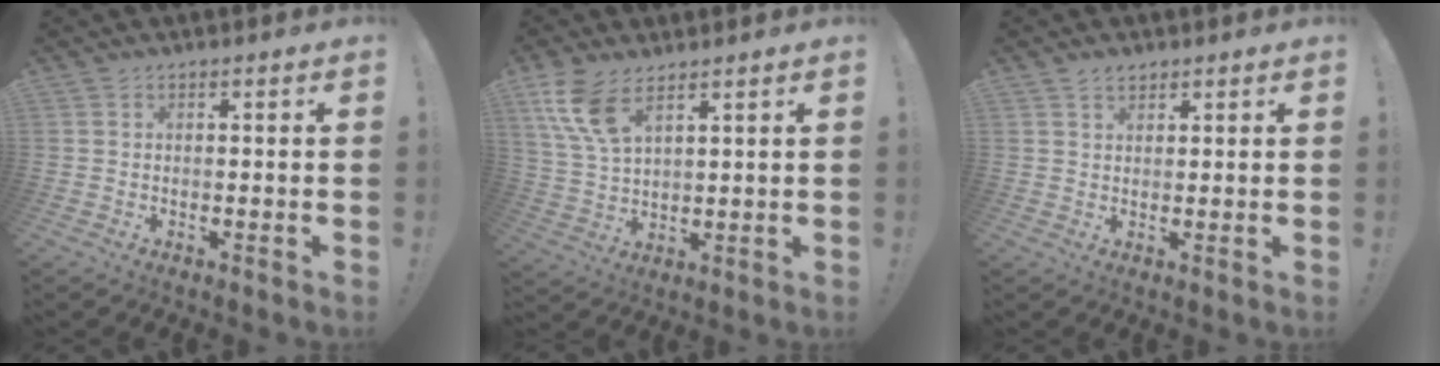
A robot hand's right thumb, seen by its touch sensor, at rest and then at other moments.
{"total": 10.0, "force": [6.2, 4.4, 6.5], "torque": [-0.140, -0.018, 0.121]}
{"total": 2.5, "force": [1.9, 1.4, 0.8], "torque": [-0.009, -0.009, 0.035]}